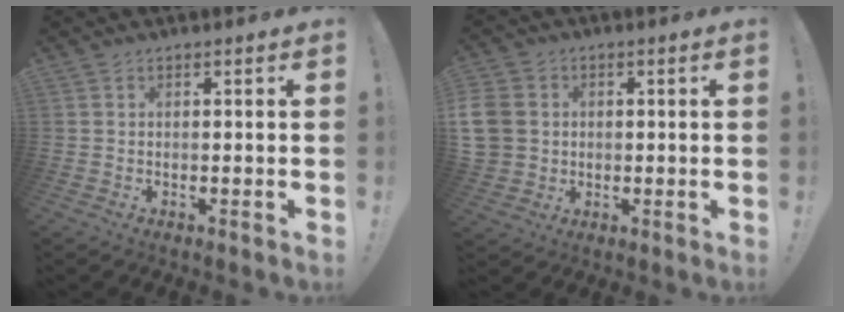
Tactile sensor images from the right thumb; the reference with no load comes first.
{"total": 8.7, "force": [0.6, 7.7, 3.9], "torque": [-0.088, 0.005, 0.016]}